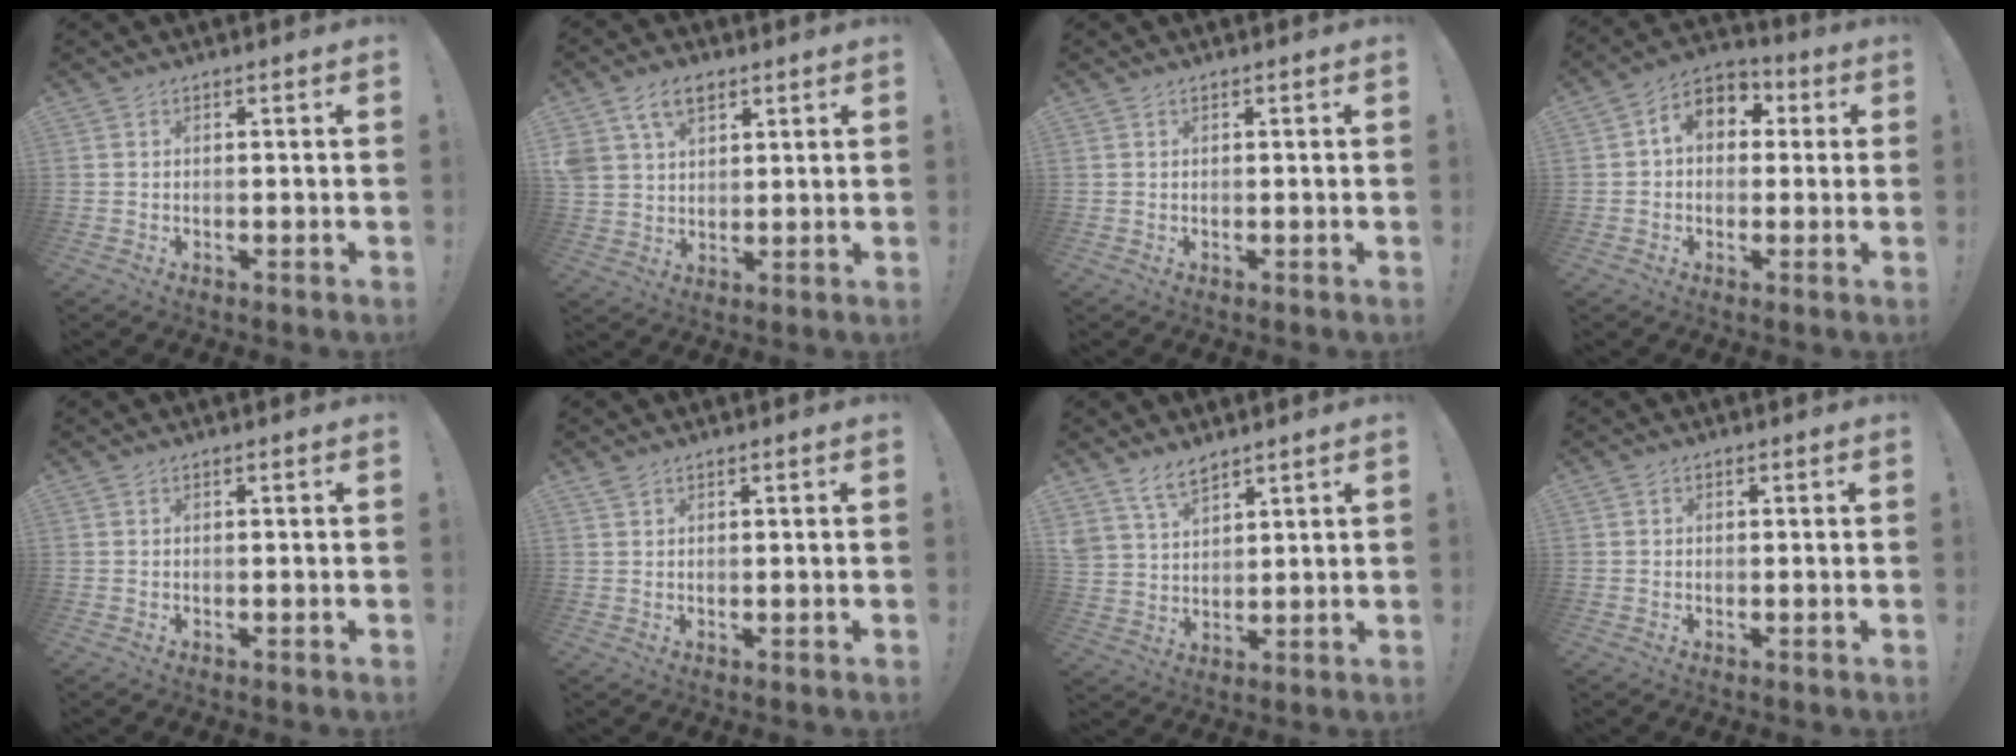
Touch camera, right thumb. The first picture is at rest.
{"total": 9.4, "force": [5.3, 6.2, 4.7], "torque": [-0.080, -0.010, 0.104]}
{"total": 0.0}
{"total": 8.6, "force": [1.6, 6.7, 5.2], "torque": [-0.071, 0.006, 0.033]}
{"total": 0.0}
{"total": 1.3, "force": [1.1, 0.3, 0.5], "torque": [-0.004, -0.004, 0.020]}
{"total": 7.4, "force": [6.0, 3.2, 2.9], "torque": [-0.063, -0.030, 0.116]}
{"total": 0.6, "force": [-0.1, 0.6, 0.1], "torque": [-0.001, 0.002, -0.001]}